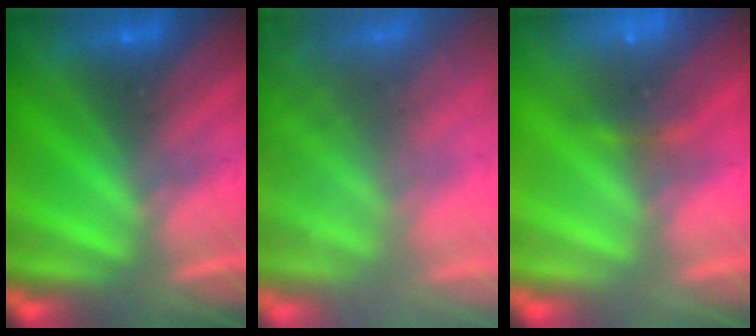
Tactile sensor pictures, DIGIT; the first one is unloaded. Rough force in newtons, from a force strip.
{"total": 7.1}
{"total": 5.6}